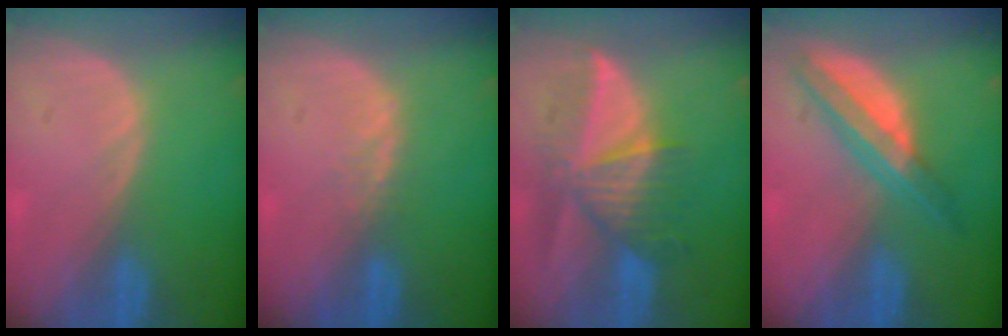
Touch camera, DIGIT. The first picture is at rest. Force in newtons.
{"total": 1.4, "press": 1.4, "slide": 0.3}
{"total": 8.4, "press": 7.9, "slide": 3.0}
{"total": 6.8, "press": 5.8, "slide": 3.4}